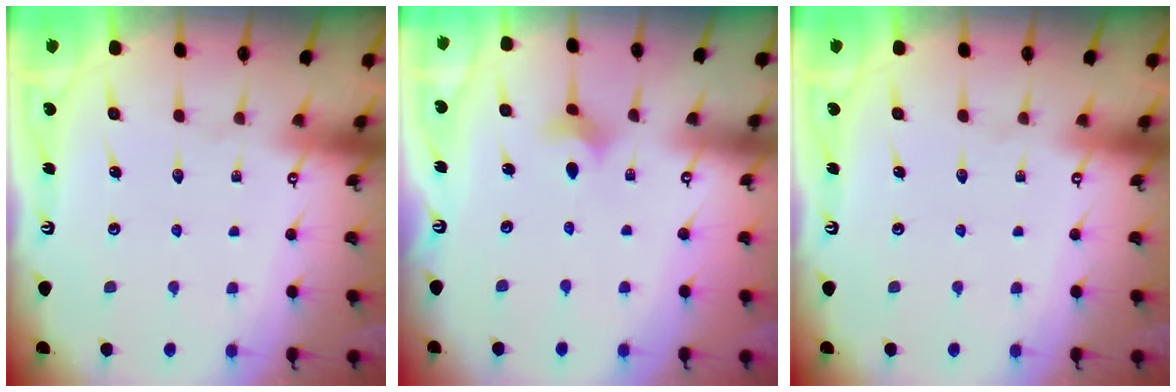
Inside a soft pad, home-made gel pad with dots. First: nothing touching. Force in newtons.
{"total": 2.7, "press": 2.6, "slide": 0.7}
{"total": 0.0}